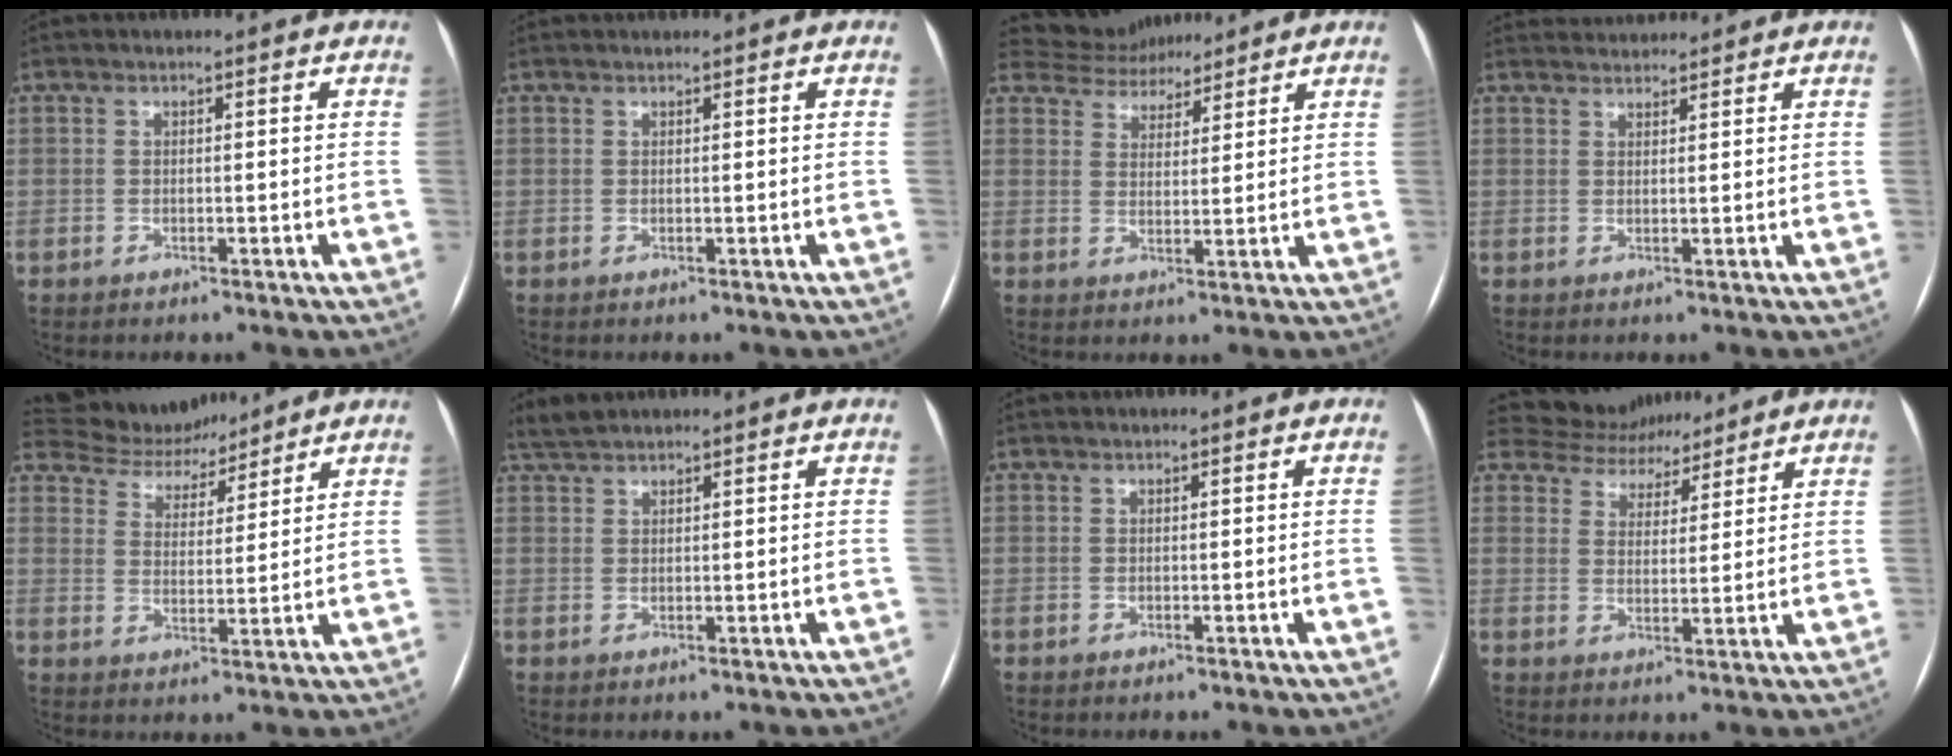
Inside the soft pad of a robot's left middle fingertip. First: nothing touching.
{"total": 0.9, "force": [0.9, 0.1, 0.1], "torque": [-0.004, 0.019, 0.018]}
{"total": 7.8, "force": [7.3, 2.5, 0.7], "torque": [-0.014, 0.021, 0.121]}
{"total": 3.8, "force": [3.7, 0.5, 0.1], "torque": [-0.006, 0.029, 0.063]}
{"total": 10.4, "force": [9.7, 3.3, 1.5], "torque": [-0.028, 0.020, 0.162]}
{"total": 2.3, "force": [1.9, 0.6, 1.0], "torque": [-0.023, 0.018, 0.039]}
{"total": 0.6, "force": [-0.1, -0.2, 0.5], "torque": [-0.003, 0.001, -0.003]}
{"total": 9.5, "force": [8.8, 3.6, 1.2], "torque": [-0.016, 0.019, 0.141]}